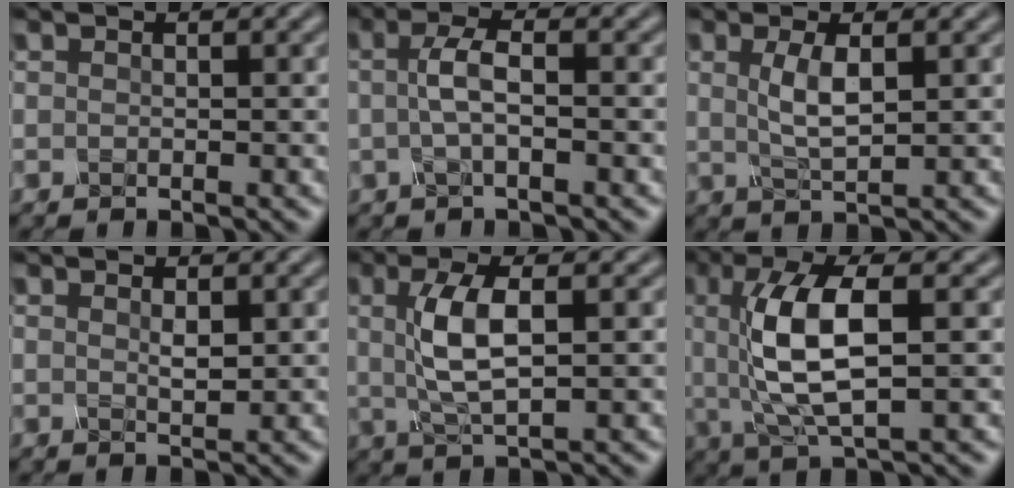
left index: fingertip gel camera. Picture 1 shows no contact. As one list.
[{"total": 2.8, "force": [0.0, 0.8, 2.6], "torque": [-0.056, 0.002, -0.004]}, {"total": 3.0, "force": [0.8, 0.9, 2.8], "torque": [-0.060, 0.000, 0.016]}, {"total": 1.2, "force": [0.5, 0.5, 1.0], "torque": [-0.023, -0.002, 0.011]}, {"total": 5.1, "force": [0.8, 1.7, 4.7], "torque": [-0.099, 0.005, 0.016]}, {"total": 7.6, "force": [0.8, 2.6, 7.1], "torque": [-0.145, -0.001, 0.016]}]